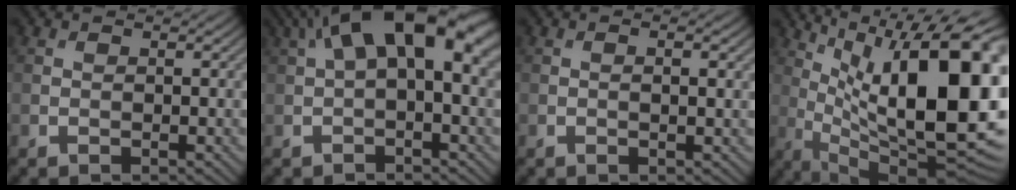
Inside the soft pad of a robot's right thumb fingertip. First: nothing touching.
{"total": 12.5, "force": [4.0, 5.5, 10.5], "torque": [-0.178, 0.023, 0.068]}
{"total": 1.4, "force": [0.1, 0.2, 1.4], "torque": [-0.019, 0.000, 0.001]}
{"total": 20.0, "force": [3.8, 7.3, 18.2], "torque": [-0.265, 0.013, 0.071]}